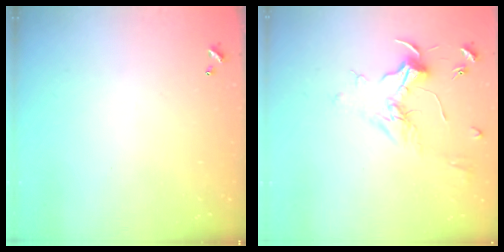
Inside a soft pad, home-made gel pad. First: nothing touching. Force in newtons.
{"total": 1.9, "press": 1.7, "slide": 0.8}